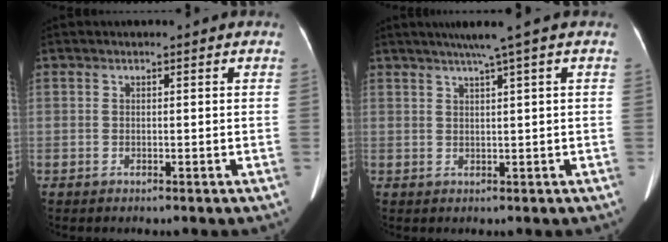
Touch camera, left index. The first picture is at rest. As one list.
[{"total": 4.1, "force": [2.6, -1.1, 2.9], "torque": [-0.047, 0.011, 0.045]}]